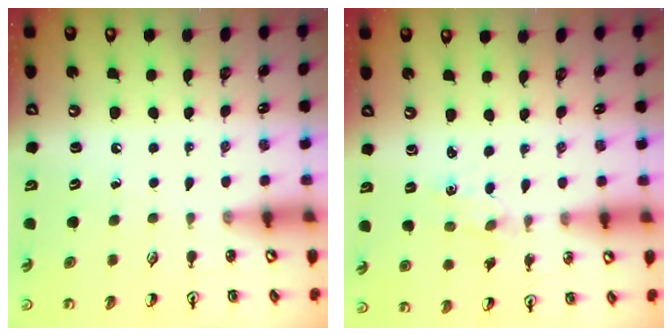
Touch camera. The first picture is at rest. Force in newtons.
{"total": 0.0}